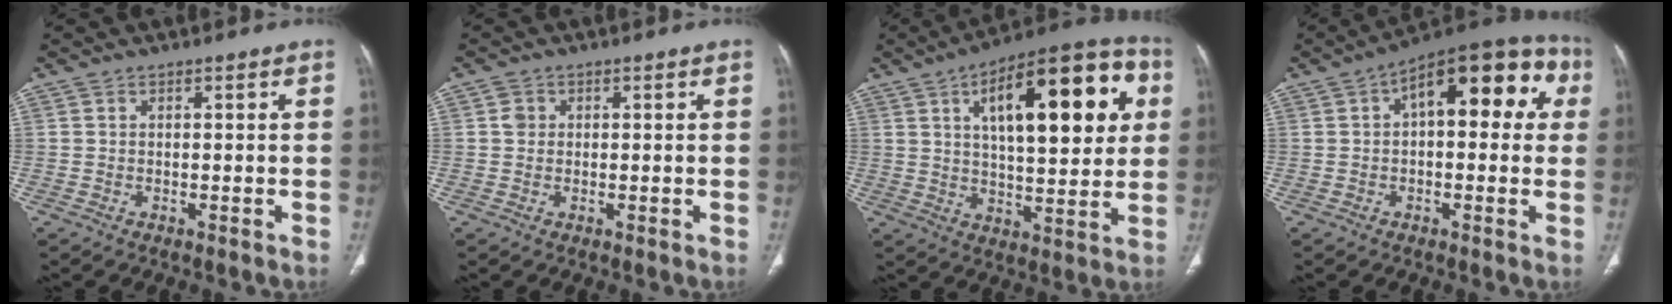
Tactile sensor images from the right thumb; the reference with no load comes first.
{"total": 1.7, "force": [0.4, 1.5, 0.6], "torque": [-0.005, 0.000, 0.006]}
{"total": 24.5, "force": [7.4, 9.9, 21.2], "torque": [-0.270, 0.007, 0.102]}
{"total": 17.8, "force": [4.4, 8.5, 15.0], "torque": [-0.156, 0.037, 0.048]}